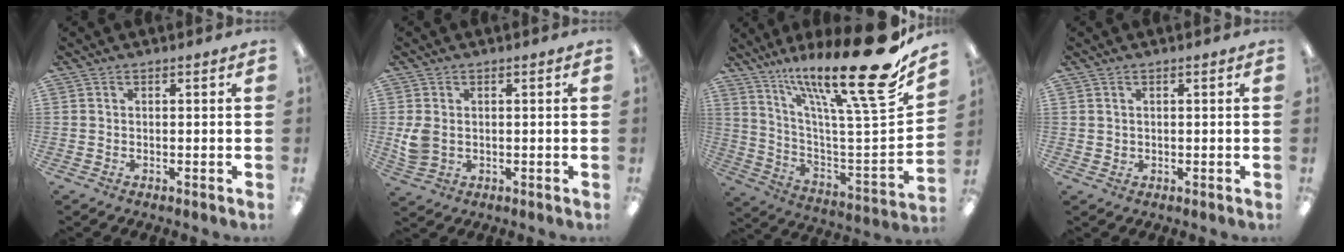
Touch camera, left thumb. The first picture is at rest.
{"total": 4.4, "force": [0.5, 3.3, 2.8], "torque": [-0.057, -0.002, 0.008]}
{"total": 25.6, "force": [17.4, 4.1, 18.3], "torque": [-0.275, -0.125, 0.273]}
{"total": 1.2, "force": [0.7, 1.0, 0.1], "torque": [-0.003, 0.002, 0.012]}